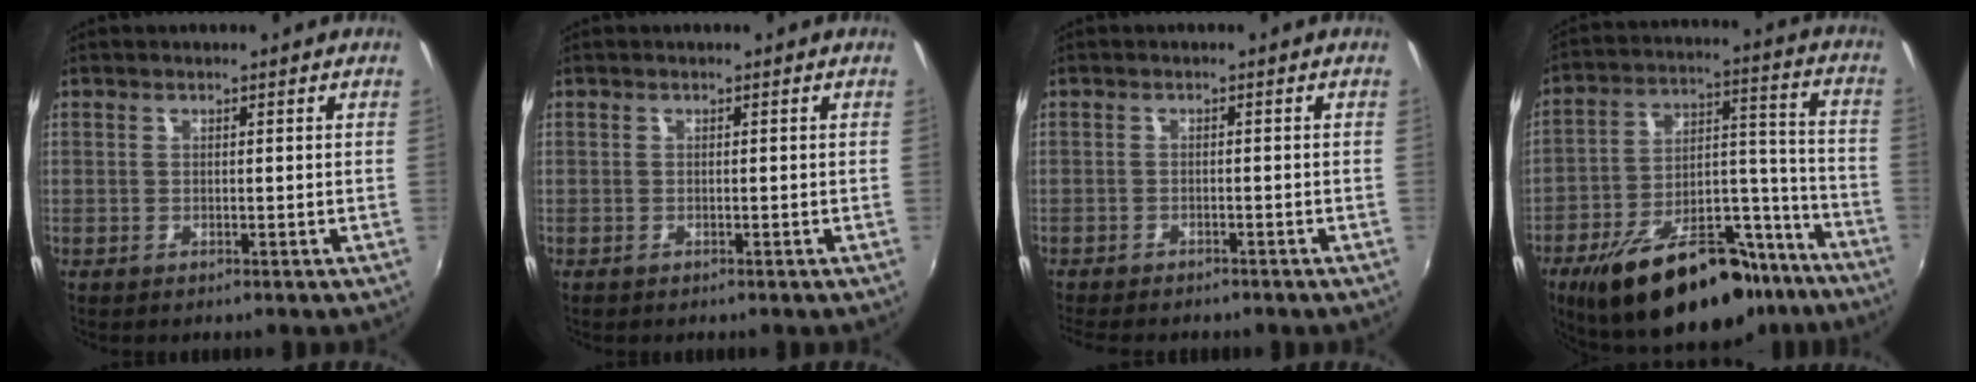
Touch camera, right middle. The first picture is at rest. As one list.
[{"total": 0.0}, {"total": 6.3, "force": [-5.5, 1.7, 2.6], "torque": [-0.065, -0.019, -0.083]}, {"total": 26.9, "force": [-19.1, 11.4, 15.2], "torque": [-0.252, 0.024, -0.265]}]